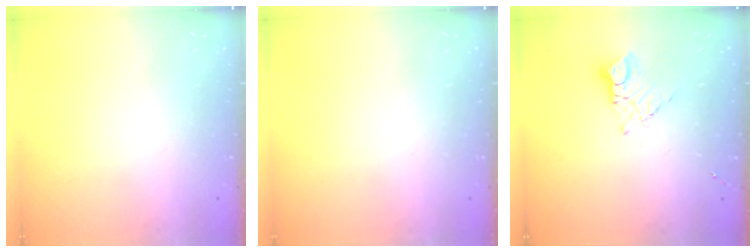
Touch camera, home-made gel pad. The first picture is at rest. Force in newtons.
{"total": 0.0}
{"total": 8.4, "press": 8.4, "slide": 0.8}